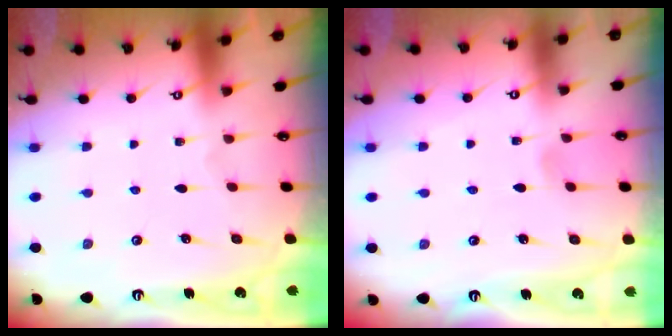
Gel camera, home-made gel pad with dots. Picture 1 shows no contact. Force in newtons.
{"total": 2.8, "press": 2.8, "slide": 0.4}